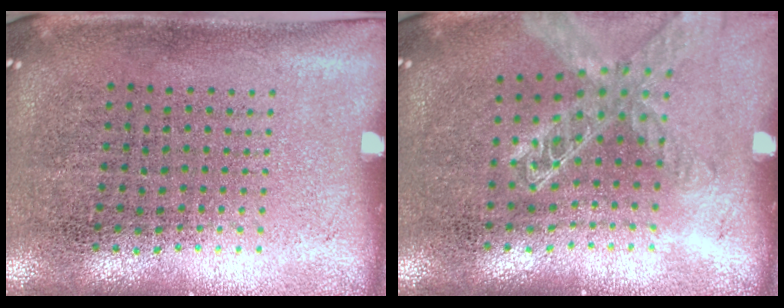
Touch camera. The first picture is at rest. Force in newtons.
{"total": 1.4, "press": 1.4, "slide": 0.1}